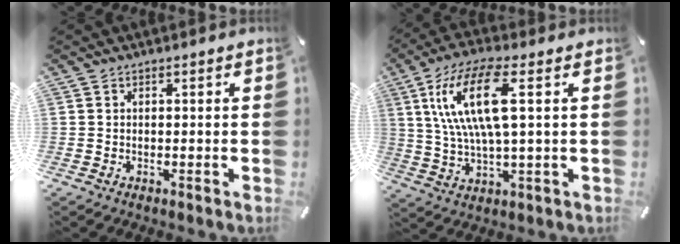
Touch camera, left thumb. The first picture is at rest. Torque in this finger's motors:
{"motor_torque": [0.69, 0.59, 1.53, -1.23, 0.72]}